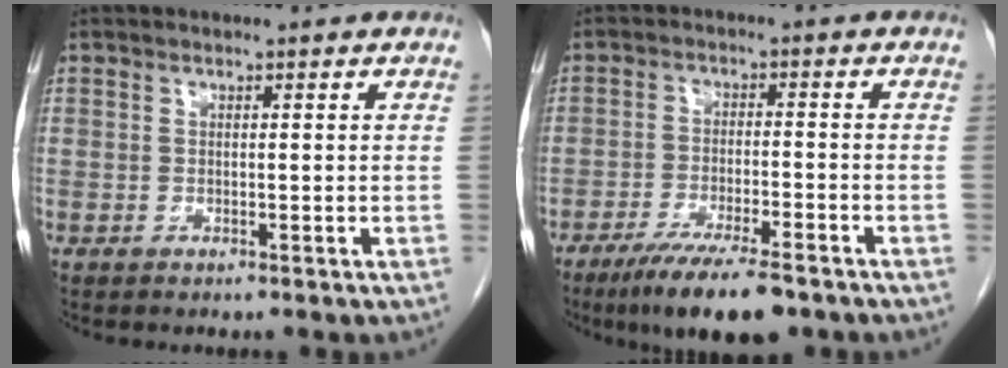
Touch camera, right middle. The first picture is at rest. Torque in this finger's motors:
{"motor_torque": [1.16, -0.98, 0.19, 0.06]}